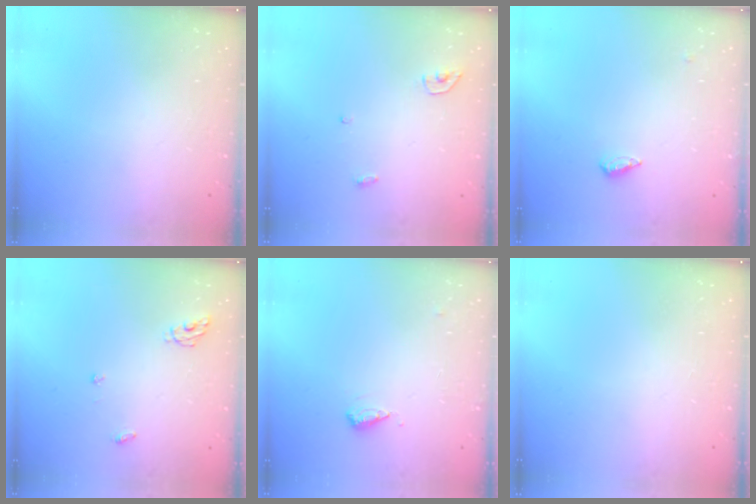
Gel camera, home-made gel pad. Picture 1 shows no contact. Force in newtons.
{"total": 3.4, "press": 3.4, "slide": 0.3}
{"total": 3.2, "press": 3.1, "slide": 0.3}
{"total": 4.9, "press": 4.9, "slide": 0.4}
{"total": 8.3, "press": 8.3, "slide": 0.9}
{"total": 0.0}